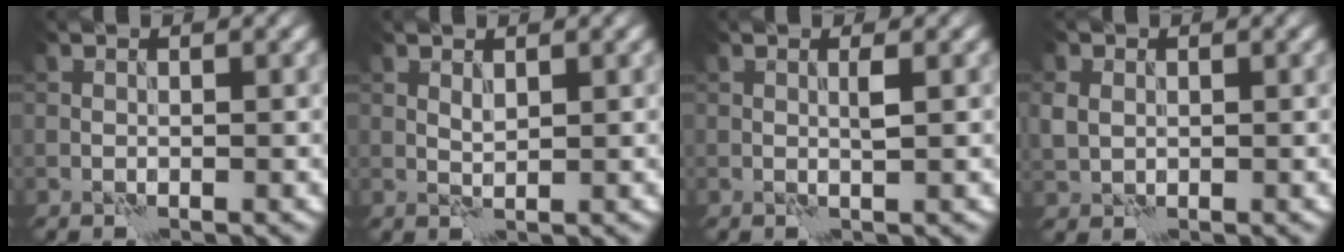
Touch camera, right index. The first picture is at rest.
{"total": 0.9, "force": [0.6, 0.2, 0.6], "torque": [-0.017, 0.000, 0.012]}
{"total": 0.8, "force": [0.2, -0.1, 0.7], "torque": [-0.015, 0.003, 0.002]}
{"total": 2.1, "force": [0.3, 1.8, 1.1], "torque": [-0.029, 0.004, 0.004]}